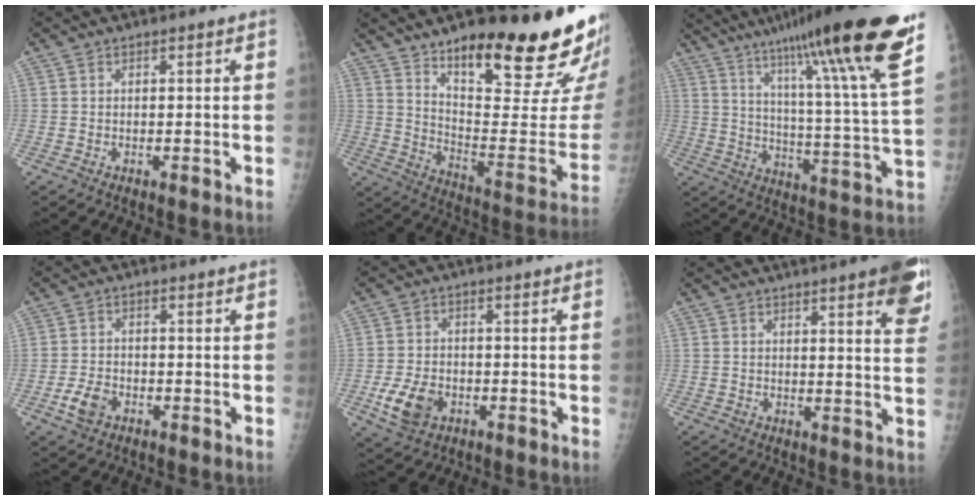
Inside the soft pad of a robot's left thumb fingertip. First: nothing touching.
{"total": 28.7, "force": [17.8, 7.3, 21.2], "torque": [-0.251, -0.085, 0.275]}
{"total": 28.1, "force": [18.6, 1.4, 21.0], "torque": [-0.312, -0.079, 0.281]}
{"total": 4.3, "force": [-2.0, 2.8, 2.5], "torque": [-0.047, 0.009, -0.037]}
{"total": 7.4, "force": [-2.6, 5.2, 4.6], "torque": [-0.082, 0.005, -0.042]}
{"total": 12.4, "force": [7.1, 2.4, 9.9], "torque": [-0.099, -0.024, 0.077]}